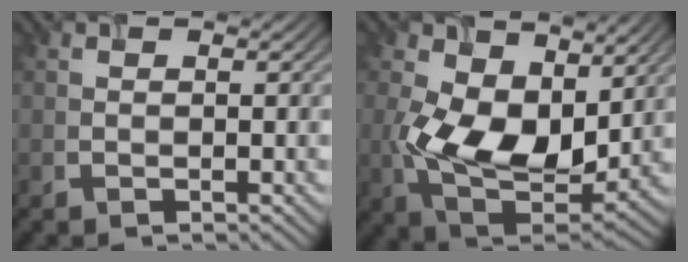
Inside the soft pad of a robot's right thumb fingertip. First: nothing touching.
{"total": 11.5, "force": [1.9, 7.3, 8.7], "torque": [-0.188, -0.023, 0.038]}